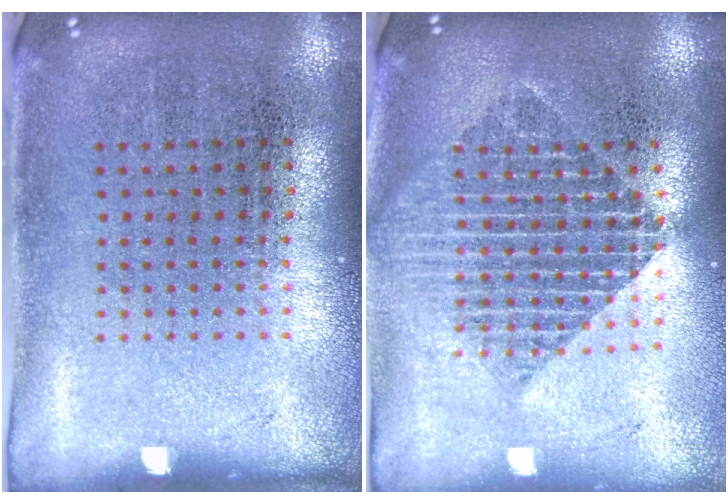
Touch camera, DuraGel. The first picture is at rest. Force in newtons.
{"total": 2.0, "press": 1.6, "slide": 1.2}